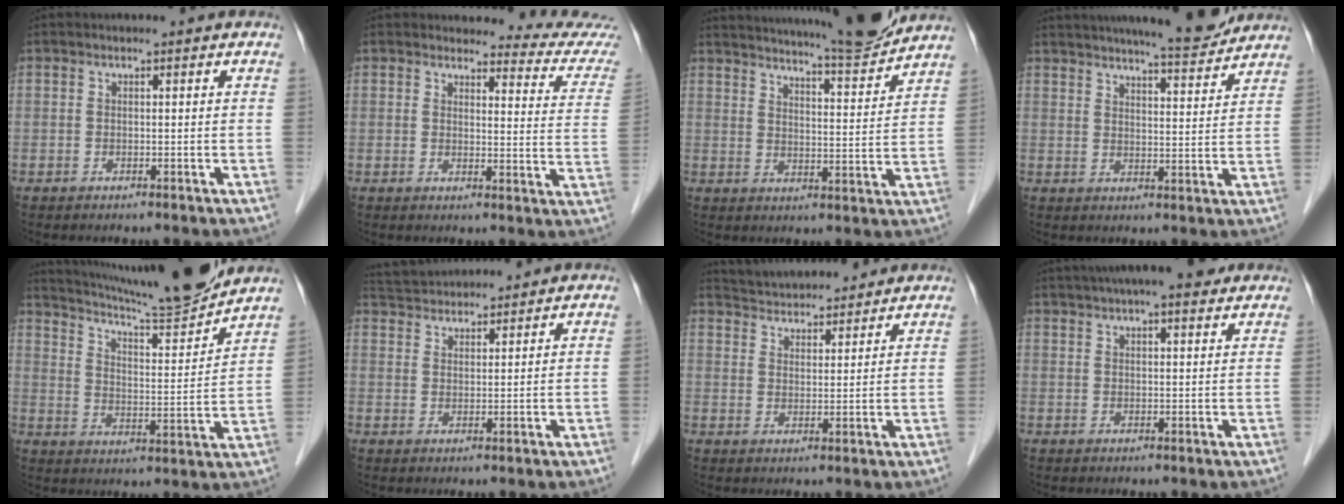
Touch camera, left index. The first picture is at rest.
{"total": 11.9, "force": [11.9, 0.4, 1.2], "torque": [0.010, -0.087, 0.104]}
{"total": 15.4, "force": [14.4, -0.3, 5.4], "torque": [-0.091, -0.028, 0.197]}
{"total": 12.3, "force": [11.1, 0.8, 5.2], "torque": [-0.077, 0.001, 0.149]}
{"total": 16.9, "force": [15.7, -0.9, 6.2], "torque": [-0.110, -0.023, 0.239]}
{"total": 8.2, "force": [7.9, 0.9, 1.7], "torque": [-0.039, 0.037, 0.134]}
{"total": 11.1, "force": [10.6, 2.1, 2.6], "torque": [-0.041, 0.026, 0.163]}
{"total": 12.8, "force": [10.7, 1.7, 6.7], "torque": [-0.107, 0.032, 0.149]}